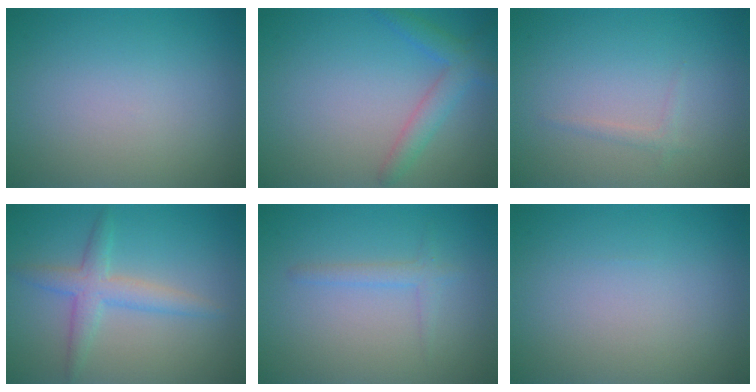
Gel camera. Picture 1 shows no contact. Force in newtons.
{"total": 2.7, "press": 2.7, "slide": 0.2}
{"total": 0.8, "press": 0.8, "slide": 0.1}
{"total": 3.0, "press": 3.0, "slide": 0.1}
{"total": 1.4, "press": 1.4, "slide": 0.1}
{"total": 0.0}